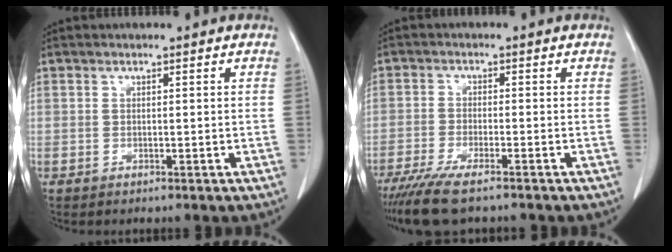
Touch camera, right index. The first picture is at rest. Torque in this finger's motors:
{"motor_torque": [0.80, -0.73, 0.19, 0.11]}